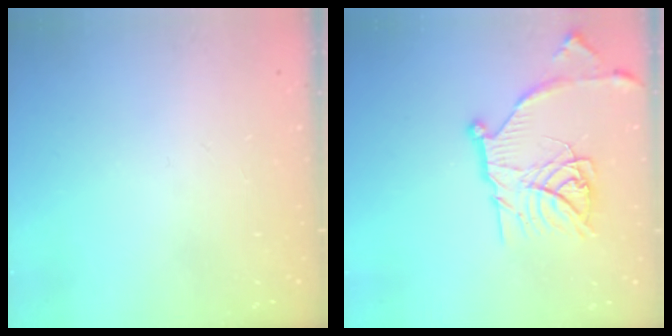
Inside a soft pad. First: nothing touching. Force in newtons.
{"total": 19.1, "press": 19.0, "slide": 1.7}